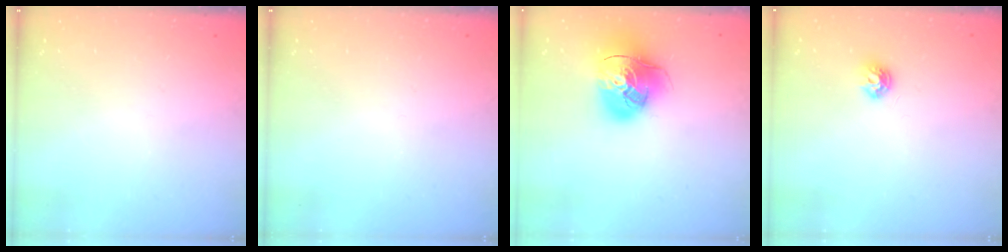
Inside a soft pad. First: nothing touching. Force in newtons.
{"total": 0.0}
{"total": 17.7, "press": 17.5, "slide": 2.5}
{"total": 5.8, "press": 5.8, "slide": 0.8}